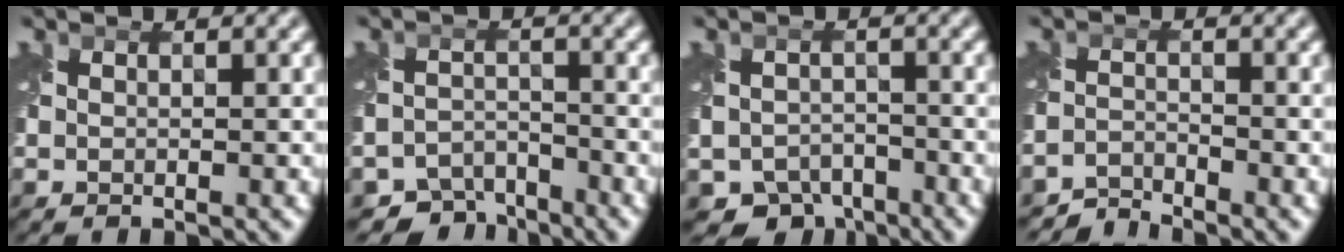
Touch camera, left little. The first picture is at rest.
{"total": 4.4, "force": [-3.9, 1.9, 0.5], "torque": [0.002, -0.011, -0.070]}
{"total": 4.9, "force": [-3.6, 3.1, 1.1], "torque": [-0.007, -0.014, -0.058]}
{"total": 2.4, "force": [-2.4, 0.0, -0.3], "torque": [0.007, -0.001, -0.054]}